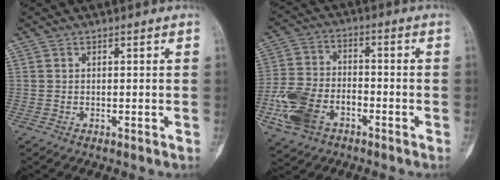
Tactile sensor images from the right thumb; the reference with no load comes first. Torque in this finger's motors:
{"motor_torque": [0.22, 0.06, 0.58, 0.08, 0.10]}